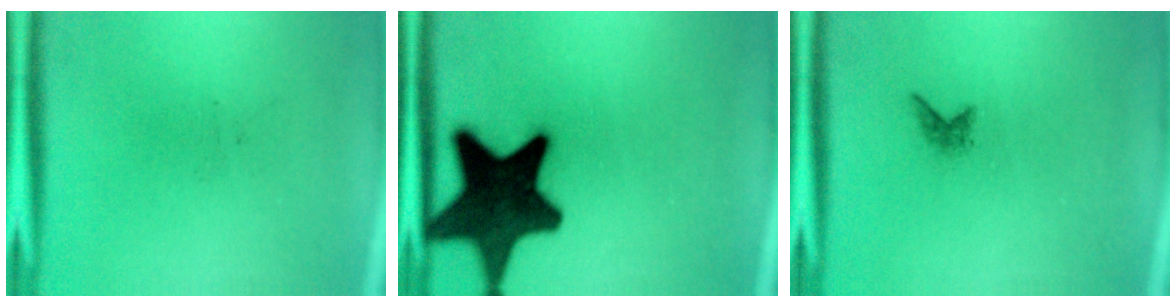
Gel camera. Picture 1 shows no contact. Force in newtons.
{"total": 17.6}
{"total": 0.8}